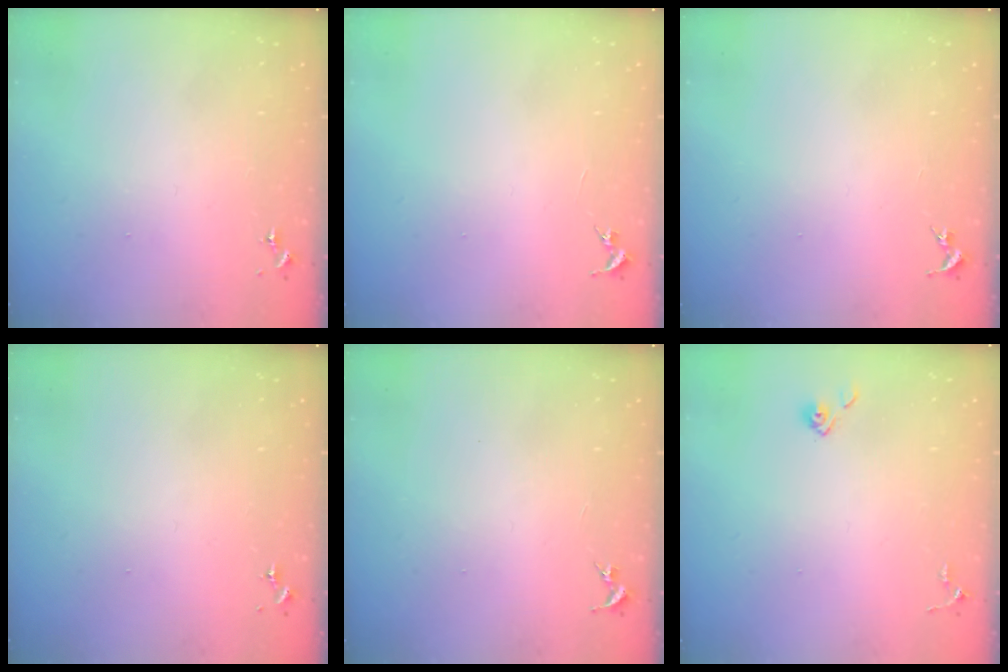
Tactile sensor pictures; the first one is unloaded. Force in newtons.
{"total": 0.0}
{"total": 0.0}
{"total": 0.0}
{"total": 0.0}
{"total": 4.0, "press": 4.0, "slide": 0.4}